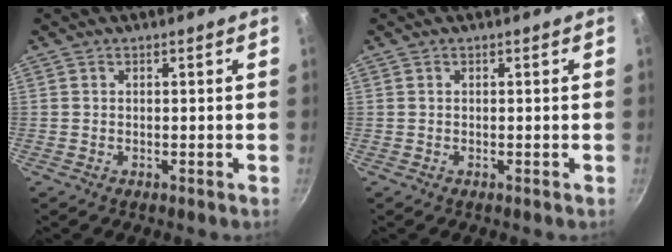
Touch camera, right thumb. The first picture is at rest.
{"total": 0.0}